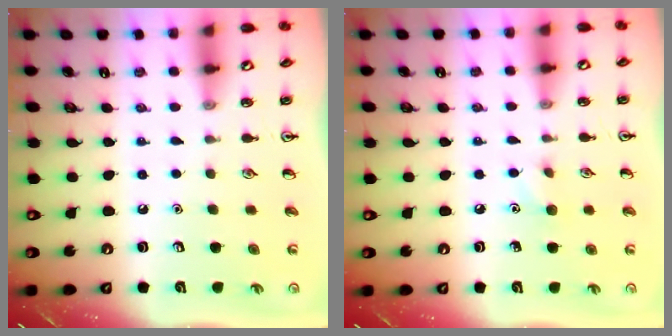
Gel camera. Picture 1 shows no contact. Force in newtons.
{"total": 5.4, "press": 5.3, "slide": 1.1}